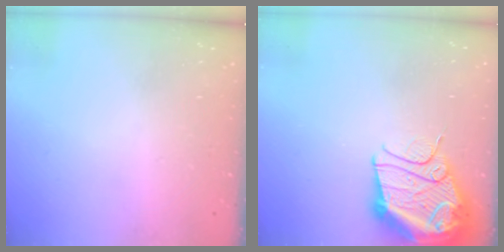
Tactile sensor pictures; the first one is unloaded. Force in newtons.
{"total": 17.5, "press": 17.4, "slide": 1.9}